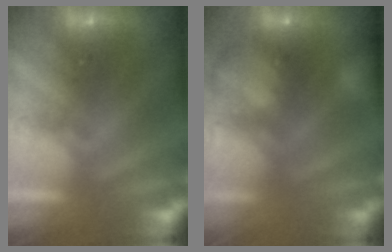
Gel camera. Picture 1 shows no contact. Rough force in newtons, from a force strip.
{"total": 12.7}